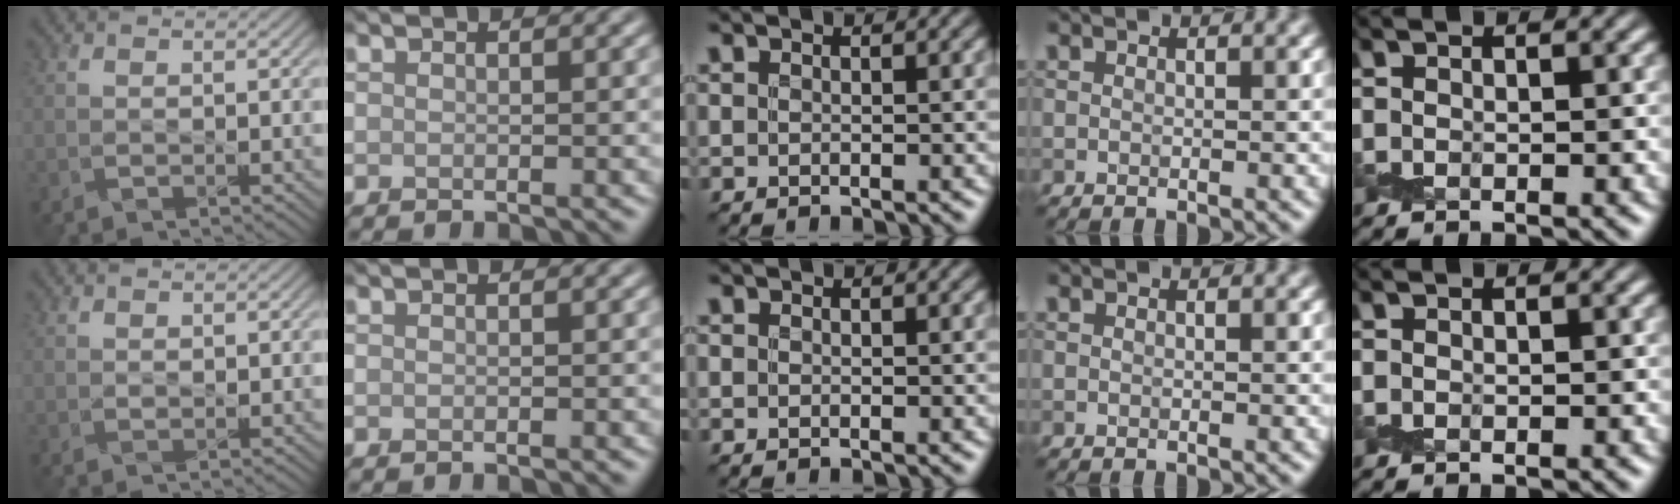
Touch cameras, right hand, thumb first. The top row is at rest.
{"thumb": {"total": 0.7, "force": [0.5, 0.4, 0.4], "torque": [-0.009, -0.003, 0.010]}}